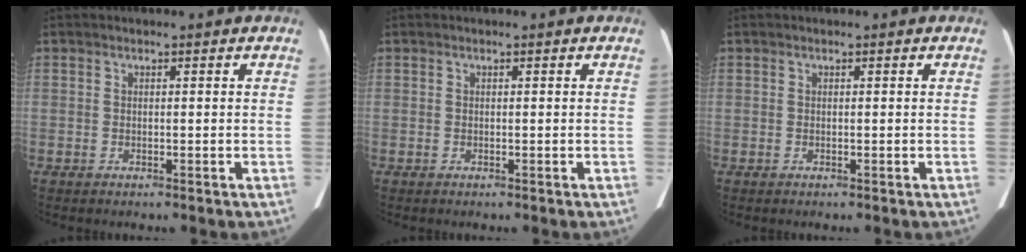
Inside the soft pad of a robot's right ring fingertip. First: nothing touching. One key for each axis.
{"total": 0.0}
{"total": 0.0}